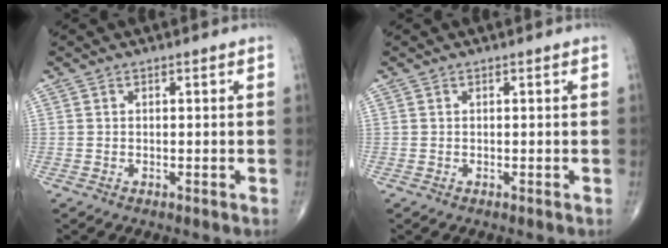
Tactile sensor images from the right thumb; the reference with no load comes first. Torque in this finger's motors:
{"motor_torque": [0.00, 0.00, -0.03, 0.03, 0.00]}